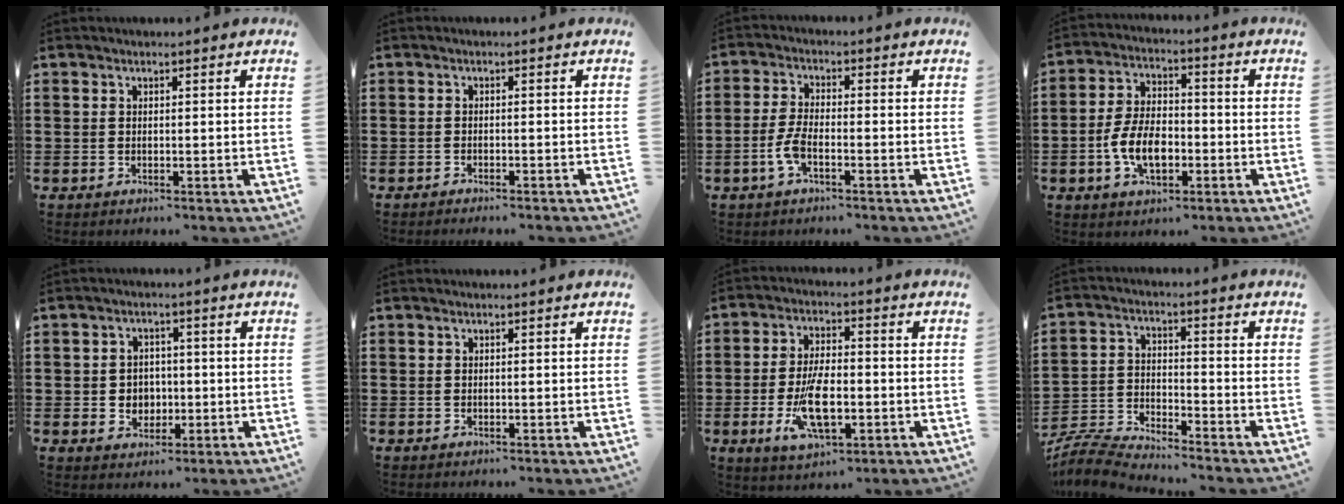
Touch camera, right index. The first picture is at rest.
{"total": 1.1, "force": [-1.1, 0.0, 0.2], "torque": [-0.006, 0.001, -0.021]}
{"total": 4.0, "force": [-1.8, 1.2, 3.4], "torque": [-0.088, -0.009, -0.040]}
{"total": 8.2, "force": [-2.4, 4.5, 6.4], "torque": [-0.145, 0.004, -0.050]}
{"total": 3.4, "force": [-0.4, 3.2, 1.2], "torque": [-0.026, 0.003, -0.014]}
{"total": 0.0}
{"total": 9.6, "force": [-2.5, 4.1, 8.3], "torque": [-0.185, -0.014, -0.045]}
{"total": 6.3, "force": [-6.2, 0.1, 1.0], "torque": [-0.041, -0.003, -0.128]}